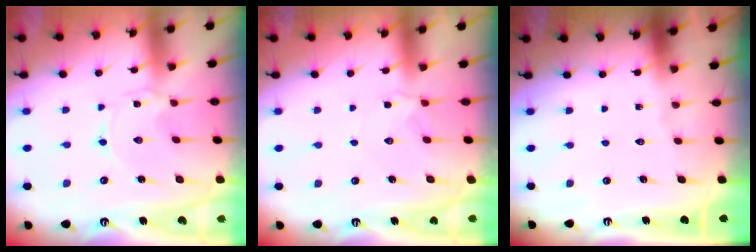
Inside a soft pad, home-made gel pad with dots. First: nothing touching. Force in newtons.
{"total": 2.3, "press": 2.3, "slide": 0.5}
{"total": 0.0}